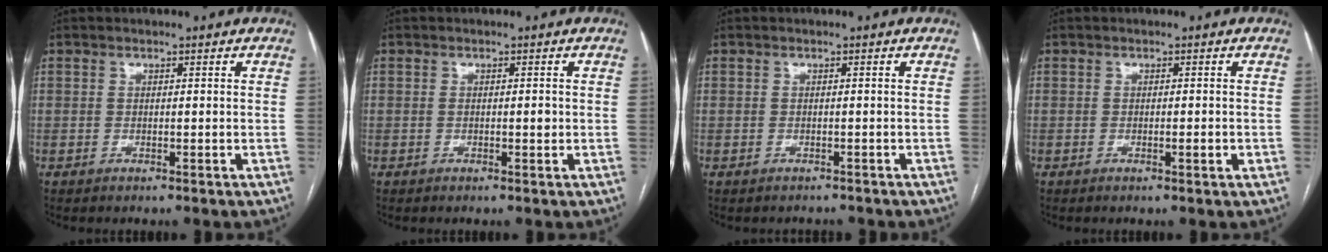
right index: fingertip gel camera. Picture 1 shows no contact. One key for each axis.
{"total": 1.3, "fx": -0.1, "fy": 0.5, "fz": 1.2, "tx": -0.023, "ty": -0.002, "tz": 0.000}
{"total": 1.7, "fx": -1.5, "fy": 0.8, "fz": -0.1, "tx": 0.001, "ty": 0.001, "tz": -0.022}
{"total": 1.2, "fx": -0.3, "fy": 0.1, "fz": 1.2, "tx": -0.019, "ty": -0.003, "tz": -0.004}